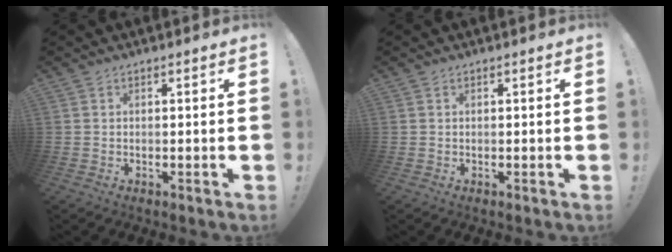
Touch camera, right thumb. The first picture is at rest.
{"total": 0.0}